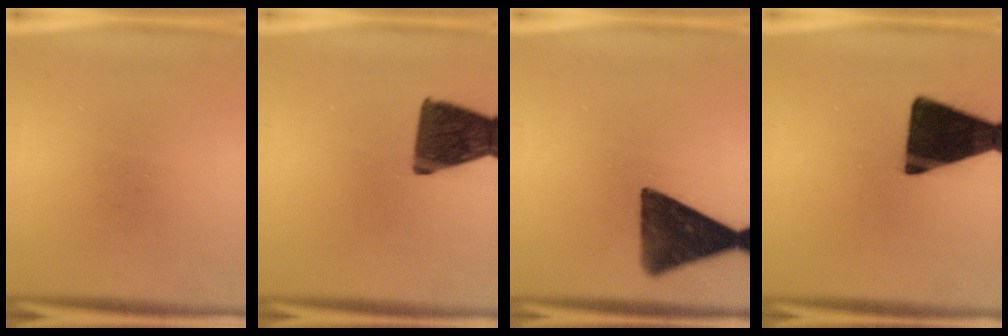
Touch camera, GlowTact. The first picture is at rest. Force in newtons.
{"total": 13.2}
{"total": 12.6}
{"total": 18.9}